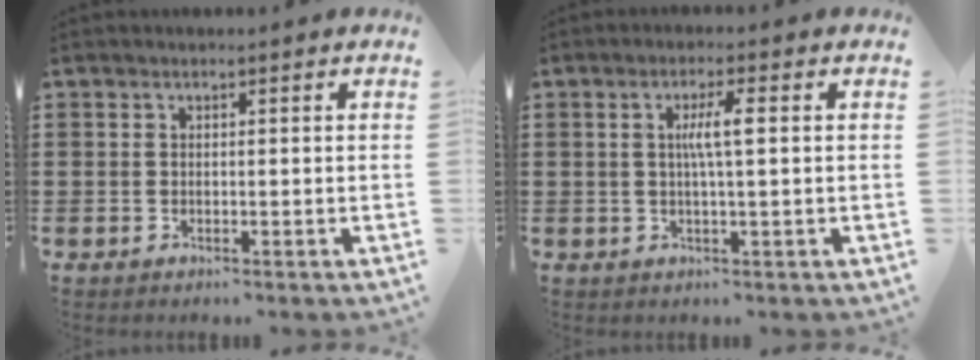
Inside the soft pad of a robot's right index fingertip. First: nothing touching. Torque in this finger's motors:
{"motor_torque": [0.18, -0.09, 0.23, 0.03]}